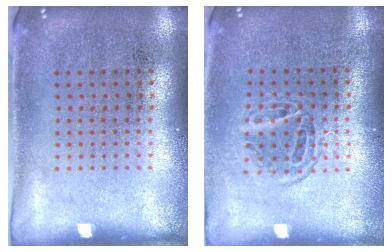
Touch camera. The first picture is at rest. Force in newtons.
{"total": 1.2, "press": 1.0, "slide": 0.6}